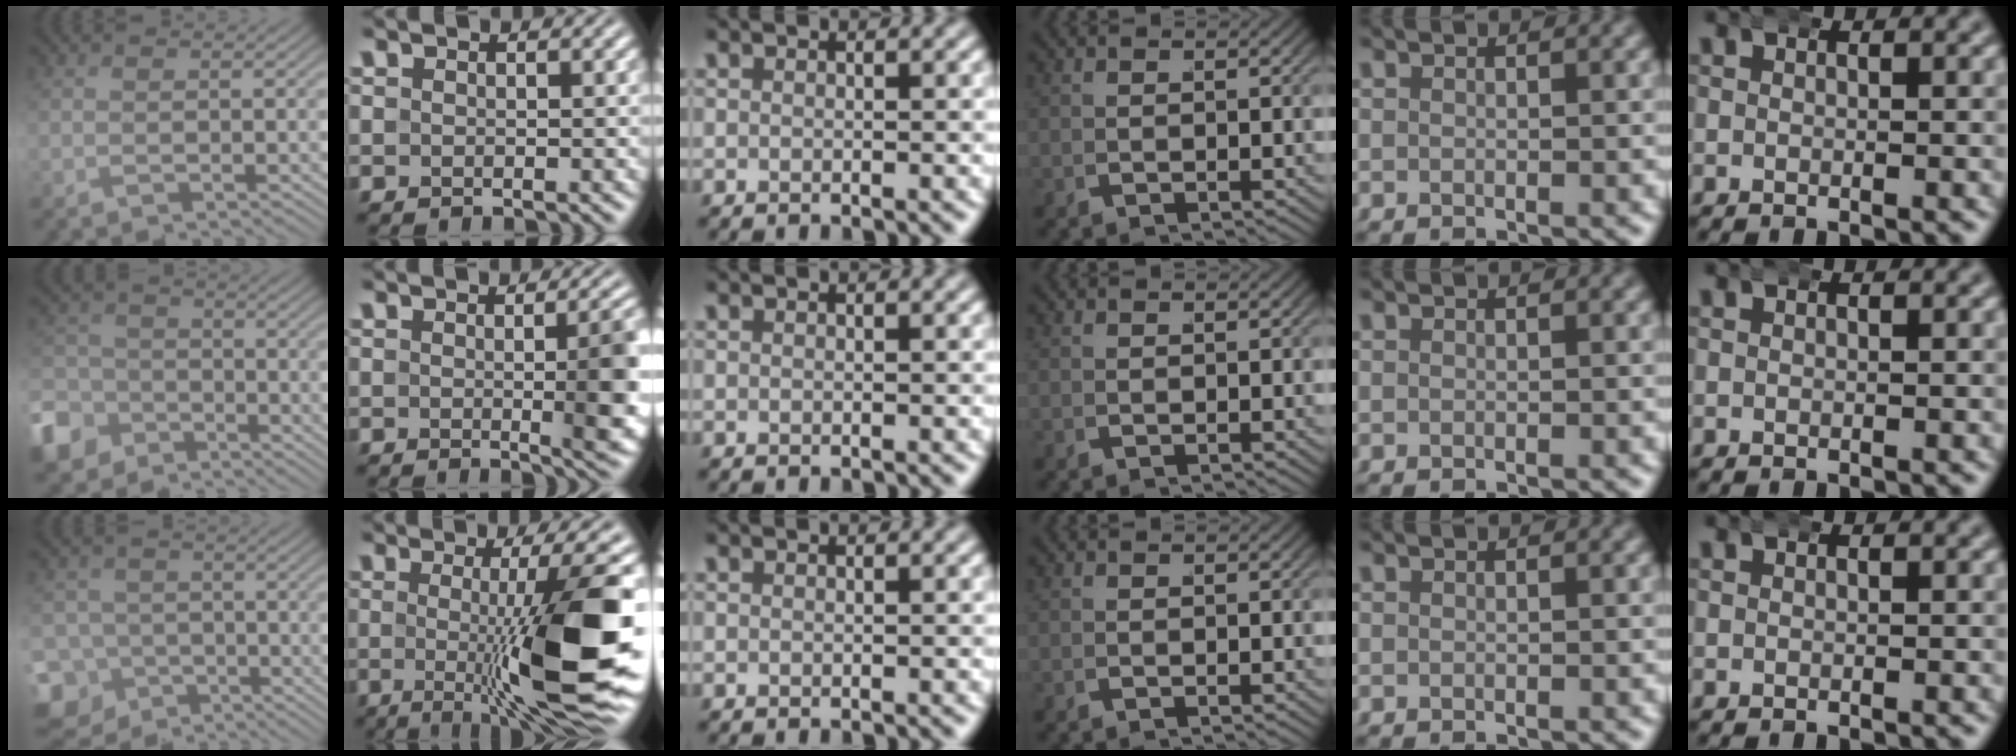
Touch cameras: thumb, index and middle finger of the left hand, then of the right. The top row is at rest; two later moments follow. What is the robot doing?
{"motion": "wrap", "object": "bandana"}